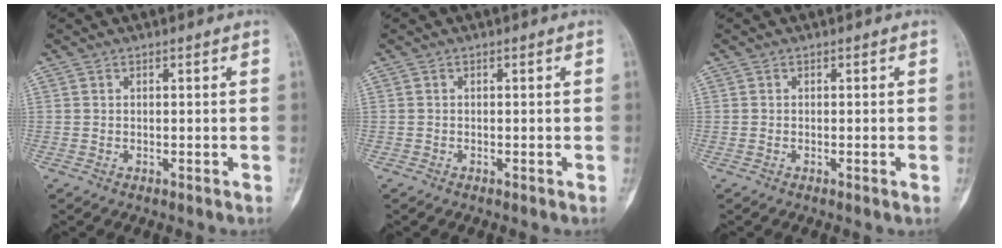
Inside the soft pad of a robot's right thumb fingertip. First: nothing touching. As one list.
[{"total": 0.0}, {"total": 0.7, "force": [-0.2, -0.1, 0.6], "torque": [-0.009, -0.001, -0.002]}]